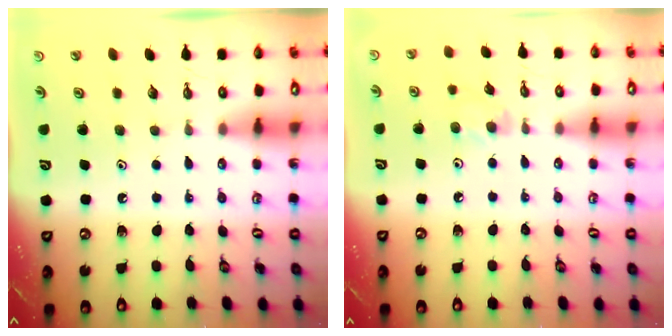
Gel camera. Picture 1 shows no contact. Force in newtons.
{"total": 5.0, "press": 4.9, "slide": 0.9}